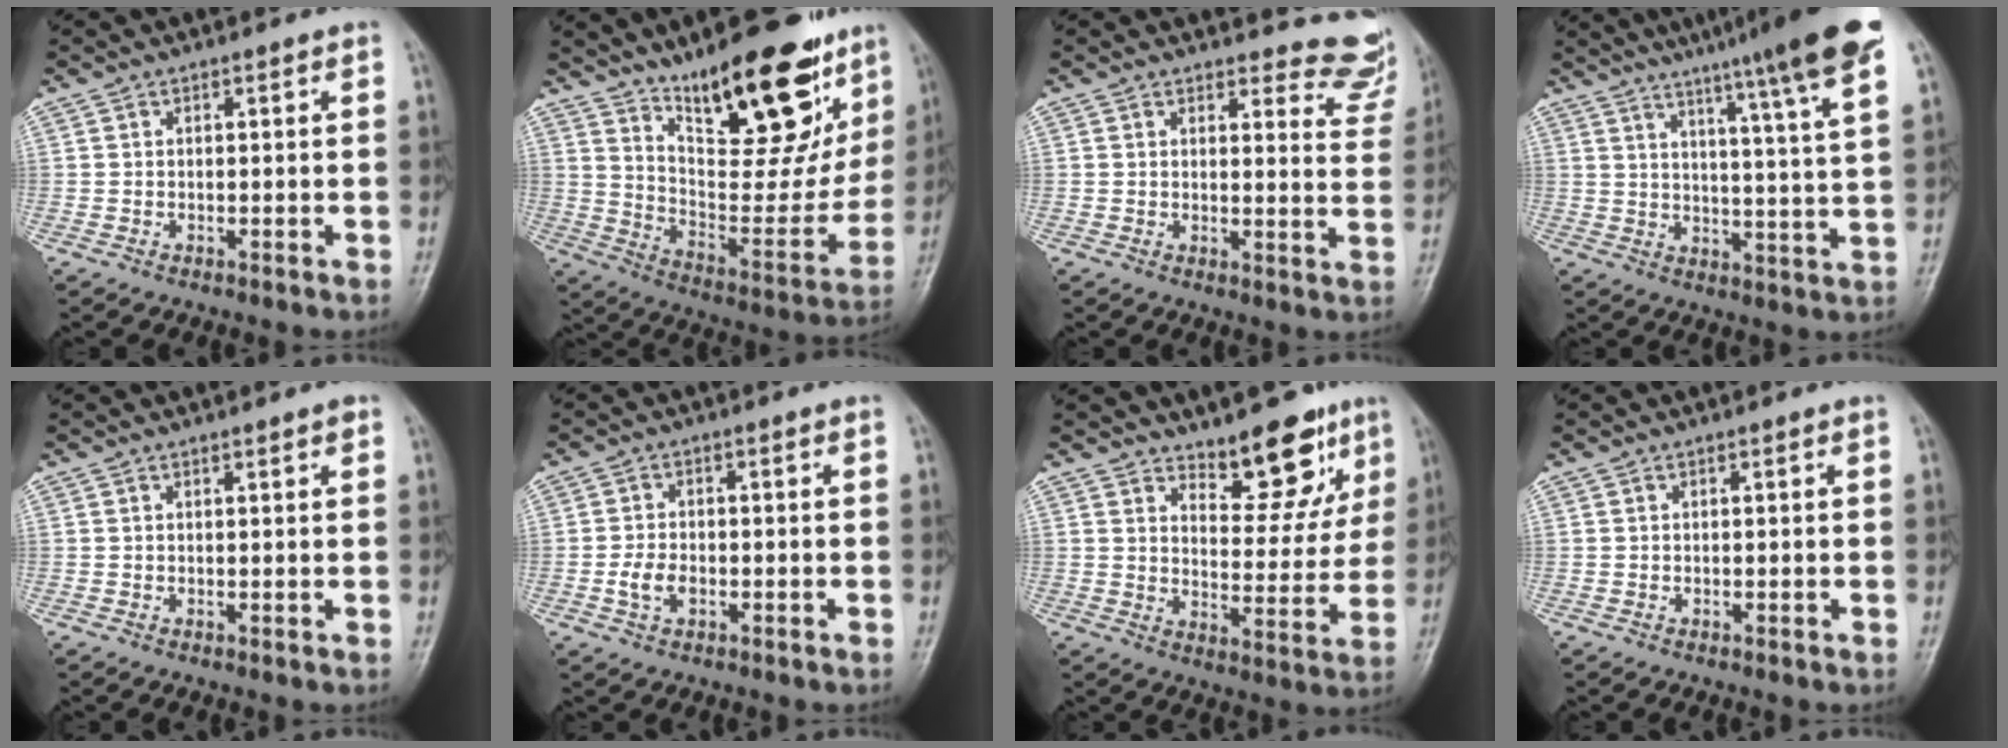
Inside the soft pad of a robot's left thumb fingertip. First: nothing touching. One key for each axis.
{"total": 26.1, "fx": 16.9, "fy": 9.5, "fz": 17.5, "tx": -0.209, "ty": -0.086, "tz": 0.269}
{"total": 9.9, "fx": 9.5, "fy": 2.6, "fz": 0.6, "tx": 0.037, "ty": -0.091, "tz": 0.078}
{"total": 17.7, "fx": 12.6, "fy": -0.1, "fz": 12.4, "tx": -0.169, "ty": -0.055, "tz": 0.161}
{"total": 1.0, "fx": 0.8, "fy": 0.1, "fz": 0.6, "tx": -0.004, "ty": -0.005, "tz": 0.011}
{"total": 3.6, "fx": -0.9, "fy": 2.3, "fz": 2.6, "tx": -0.052, "ty": 0.005, "tz": -0.017}
{"total": 11.5, "fx": 8.3, "fy": 4.7, "fz": 6.3, "tx": -0.044, "ty": -0.061, "tz": 0.128}
{"total": 0.0}